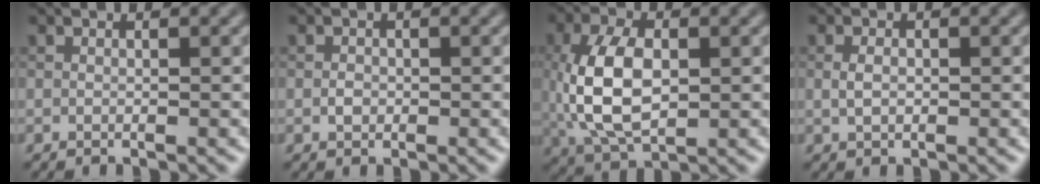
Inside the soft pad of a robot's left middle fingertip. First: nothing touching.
{"total": 0.9, "force": [-0.2, 0.7, 0.5], "torque": [-0.009, 0.000, -0.006]}
{"total": 8.0, "force": [0.0, 4.5, 6.6], "torque": [-0.149, 0.001, 0.001]}
{"total": 1.3, "force": [0.1, 0.9, 1.0], "torque": [-0.023, 0.000, 0.001]}